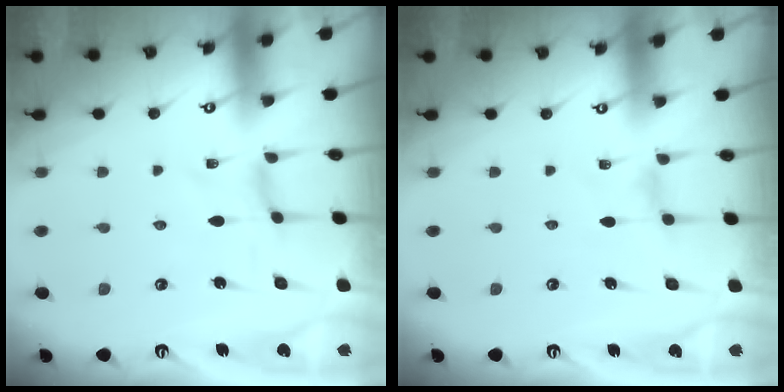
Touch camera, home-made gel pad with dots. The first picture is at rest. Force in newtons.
{"total": 0.0}